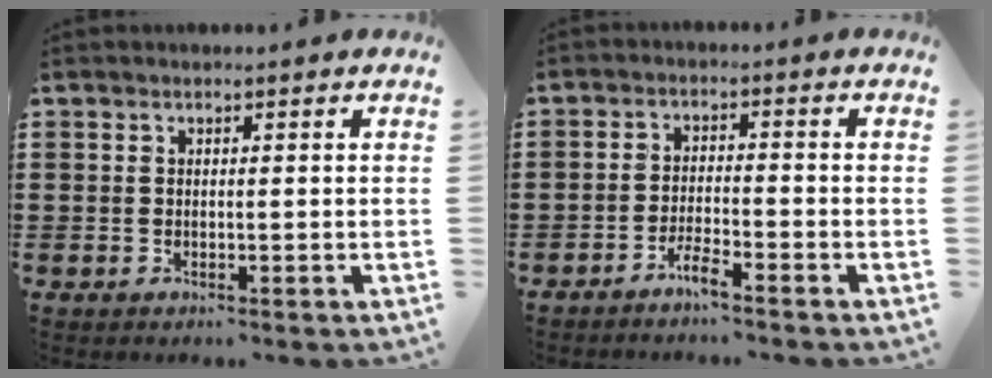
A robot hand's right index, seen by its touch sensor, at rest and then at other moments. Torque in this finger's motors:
{"motor_torque": [-0.37, 0.42, 0.06, 0.00]}